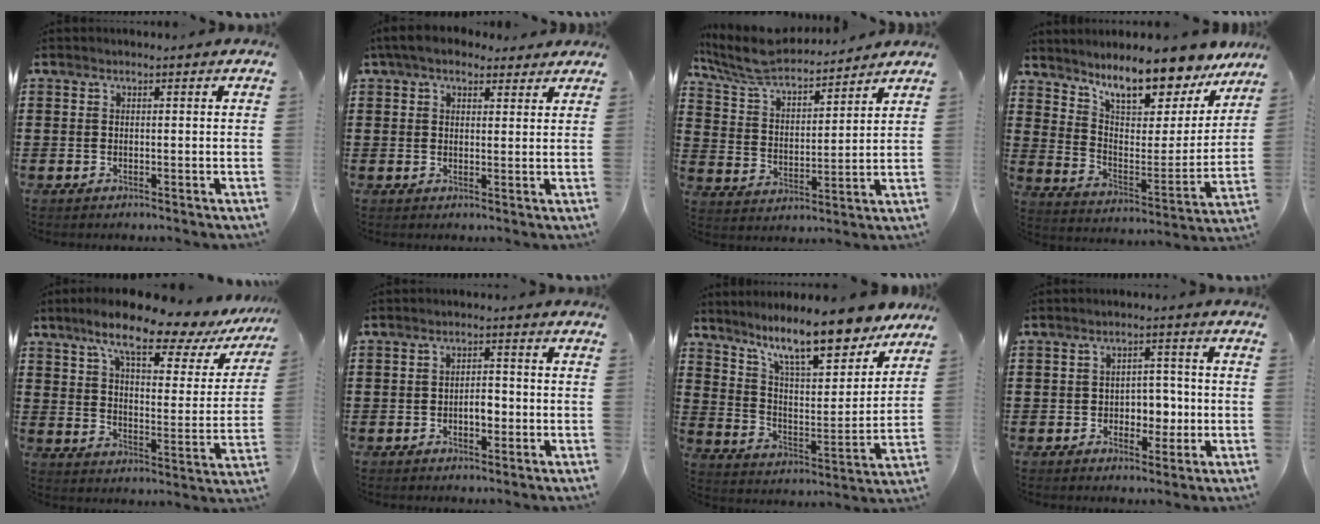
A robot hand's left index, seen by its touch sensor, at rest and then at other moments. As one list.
[{"total": 4.8, "force": [3.7, 2.0, 2.2], "torque": [-0.054, 0.003, 0.070]}, {"total": 7.3, "force": [6.6, 1.3, 3.0], "torque": [-0.086, -0.037, 0.112]}, {"total": 11.8, "force": [10.4, 2.0, 5.2], "torque": [-0.108, -0.073, 0.181]}, {"total": 11.0, "force": [8.2, 1.8, 7.1], "torque": [-0.144, -0.044, 0.129]}, {"total": 3.0, "force": [-0.7, 1.4, 2.5], "torque": [-0.041, 0.002, -0.018]}, {"total": 12.9, "force": [10.6, 2.1, 7.0], "torque": [-0.146, -0.057, 0.183]}, {"total": 4.4, "force": [-0.9, 3.3, 2.7], "torque": [-0.045, 0.002, -0.024]}]